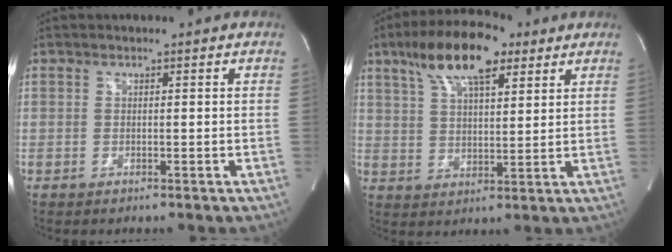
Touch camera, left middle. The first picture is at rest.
{"total": 12.6, "force": [7.4, 4.0, 9.4], "torque": [-0.171, 0.024, 0.130]}